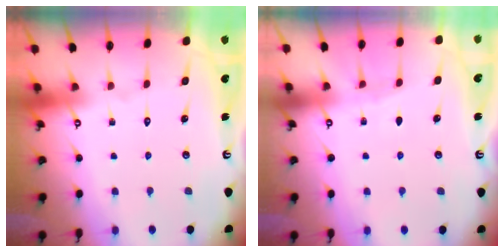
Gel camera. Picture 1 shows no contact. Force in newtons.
{"total": 3.6, "press": 3.6, "slide": 0.5}